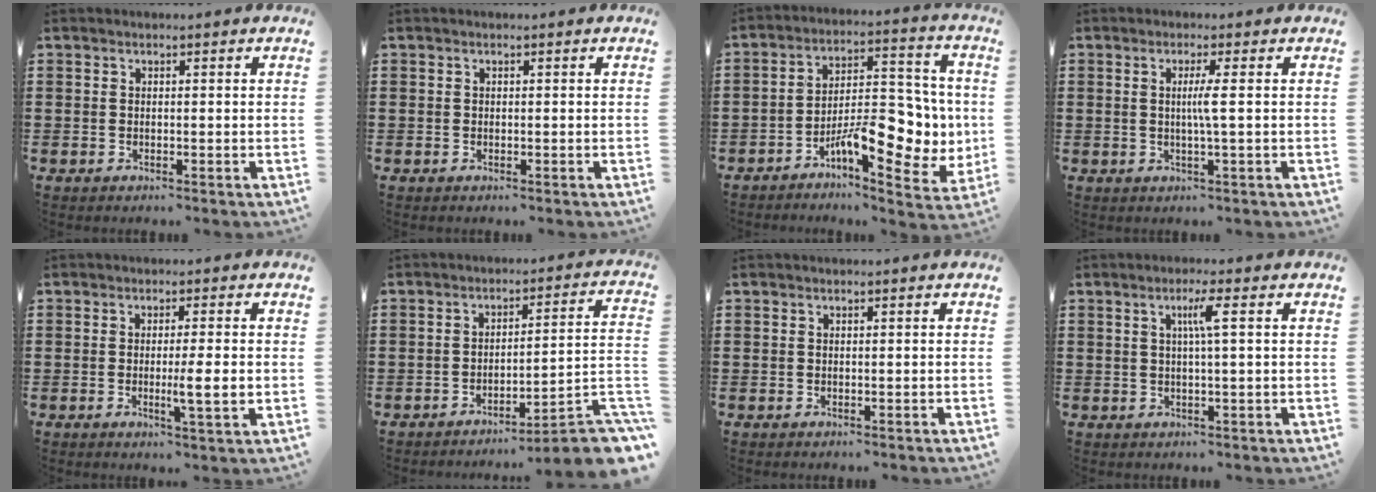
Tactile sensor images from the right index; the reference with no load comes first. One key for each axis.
{"total": 0.0}
{"total": 11.2, "fx": -3.4, "fy": 5.0, "fz": 9.4, "tx": -0.128, "ty": 0.002, "tz": -0.058}
{"total": 2.9, "fx": 0.2, "fy": -0.5, "fz": 2.8, "tx": -0.054, "ty": -0.007, "tz": -0.001}
{"total": 4.7, "fx": -0.7, "fy": 0.1, "fz": 4.6, "tx": -0.079, "ty": -0.009, "tz": -0.012}
{"total": 5.7, "fx": -4.1, "fy": 0.0, "fz": 3.9, "tx": -0.063, "ty": -0.020, "tz": -0.083}
{"total": 0.0}
{"total": 3.4, "fx": 0.7, "fy": -0.2, "fz": 3.3, "tx": -0.063, "ty": 0.000, "tz": 0.007}